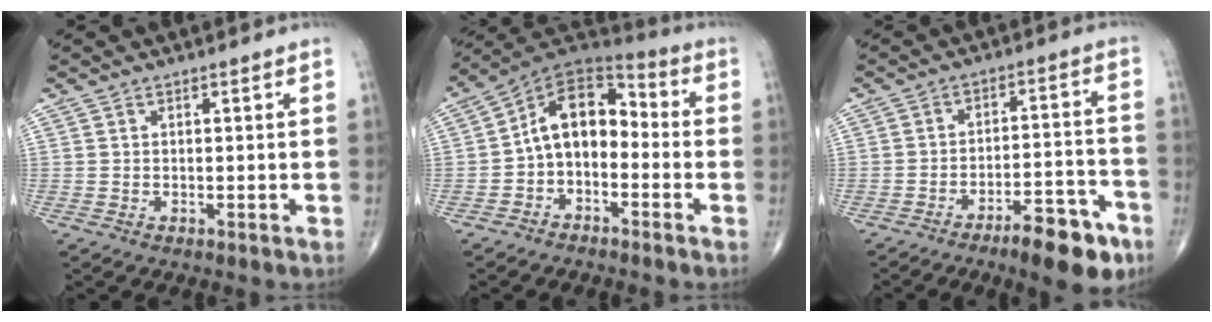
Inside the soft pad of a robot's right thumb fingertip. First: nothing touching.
{"total": 11.7, "force": [-1.8, 7.8, 8.6], "torque": [-0.112, 0.061, -0.049]}
{"total": 11.9, "force": [-7.6, 3.6, 8.4], "torque": [-0.106, 0.057, -0.114]}